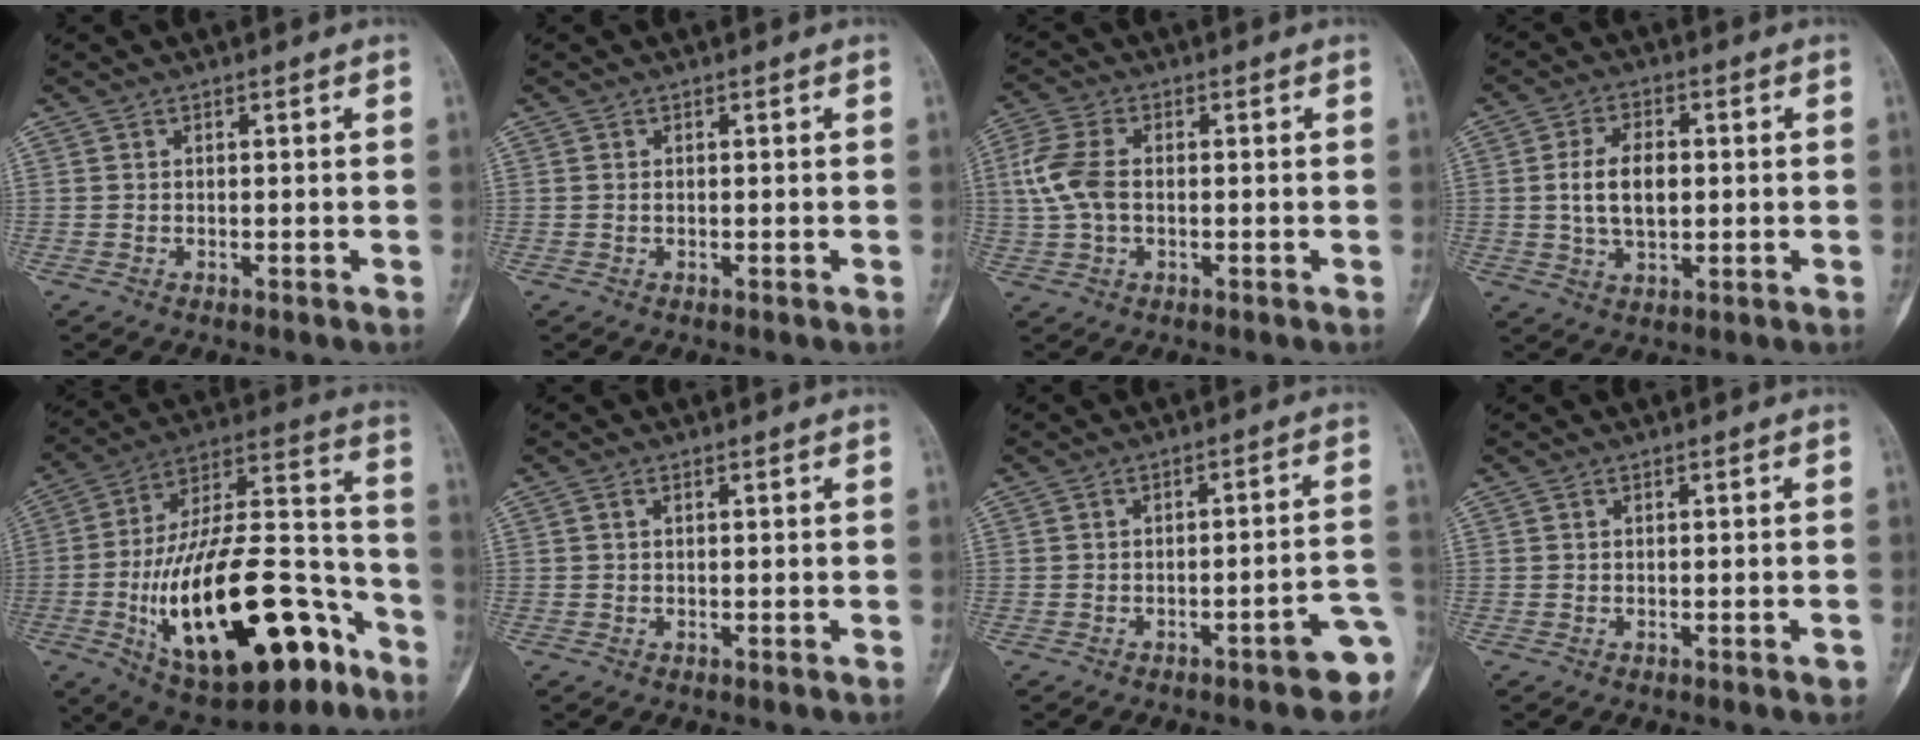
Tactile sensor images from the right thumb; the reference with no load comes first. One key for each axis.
{"total": 0.0}
{"total": 7.5, "fx": 0.2, "fy": 4.6, "fz": 6.0, "tx": -0.144, "ty": 0.013, "tz": 0.000}
{"total": 8.1, "fx": 0.4, "fy": 4.7, "fz": 6.6, "tx": -0.114, "ty": 0.003, "tz": 0.007}
{"total": 32.6, "fx": -13.3, "fy": 13.8, "fz": 26.3, "tx": -0.429, "ty": 0.065, "tz": -0.195}
{"total": 0.7, "fx": 0.2, "fy": 0.3, "fz": 0.5, "tx": -0.012, "ty": 0.004, "tz": 0.003}
{"total": 7.3, "fx": -4.1, "fy": 1.7, "fz": 5.9, "tx": -0.051, "ty": 0.033, "tz": -0.047}
{"total": 1.0, "fx": -0.6, "fy": 0.2, "fz": 0.8, "tx": -0.006, "ty": 0.002, "tz": -0.006}